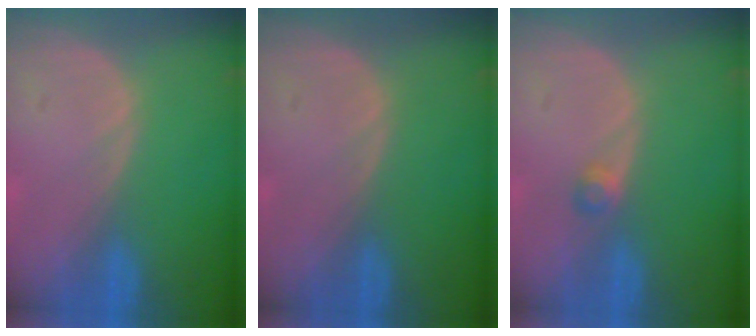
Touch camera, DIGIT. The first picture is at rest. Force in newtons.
{"total": 0.0}
{"total": 1.8, "press": 1.6, "slide": 0.8}